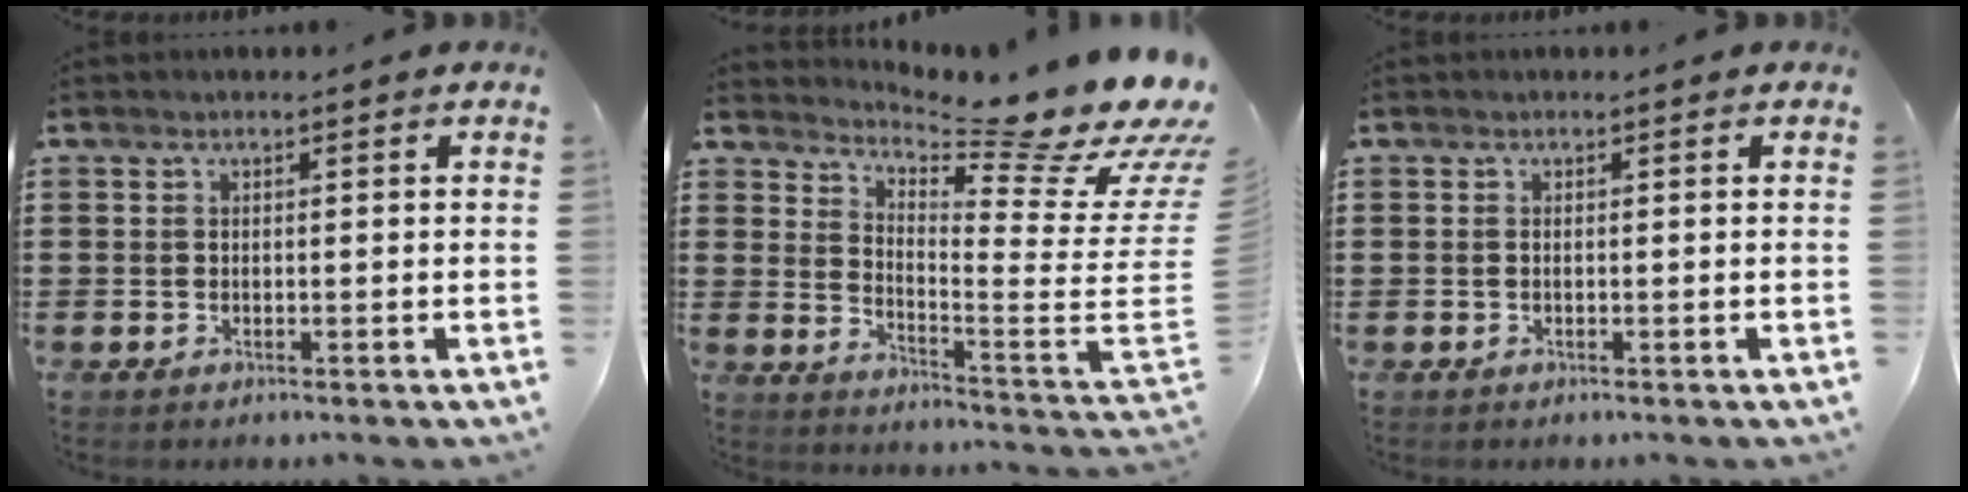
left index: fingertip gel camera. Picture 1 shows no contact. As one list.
[{"total": 9.9, "force": [8.2, 1.1, 5.5], "torque": [-0.094, -0.089, 0.129]}, {"total": 0.0}]